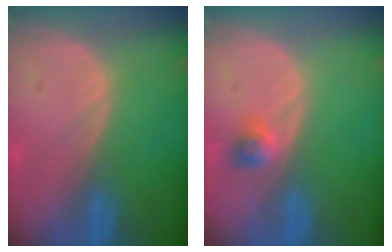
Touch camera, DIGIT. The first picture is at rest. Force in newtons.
{"total": 2.4, "press": 2.0, "slide": 1.3}